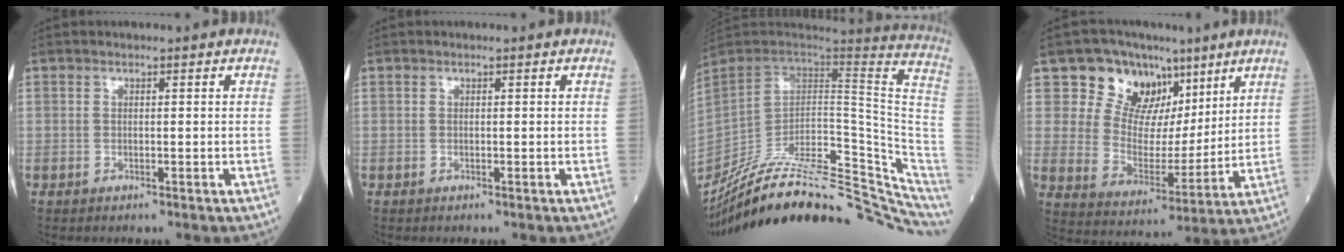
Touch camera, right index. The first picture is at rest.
{"total": 0.0}
{"total": 34.6, "force": [-27.7, 7.7, 19.1], "torque": [-0.234, -0.023, -0.397]}
{"total": 12.5, "force": [7.4, 8.4, 5.5], "torque": [-0.096, 0.021, 0.135]}